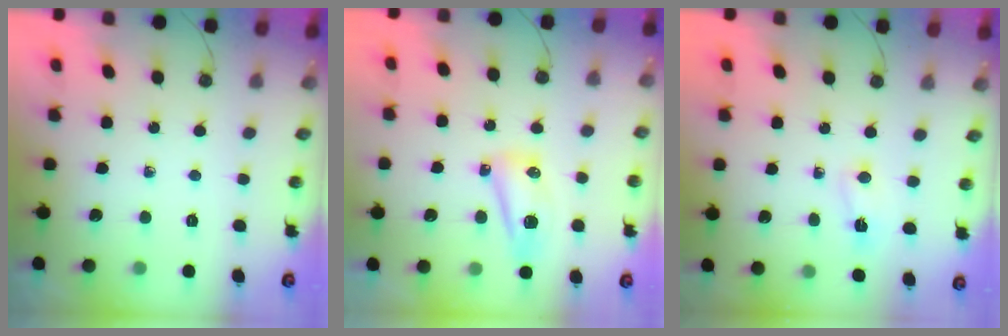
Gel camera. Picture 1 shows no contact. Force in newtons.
{"total": 8.4, "press": 5.3, "slide": 6.5}
{"total": 2.0, "press": 2.0, "slide": 0.4}